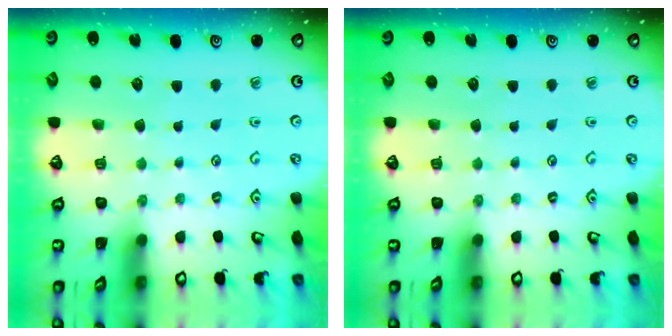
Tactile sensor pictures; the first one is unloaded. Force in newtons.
{"total": 0.0}